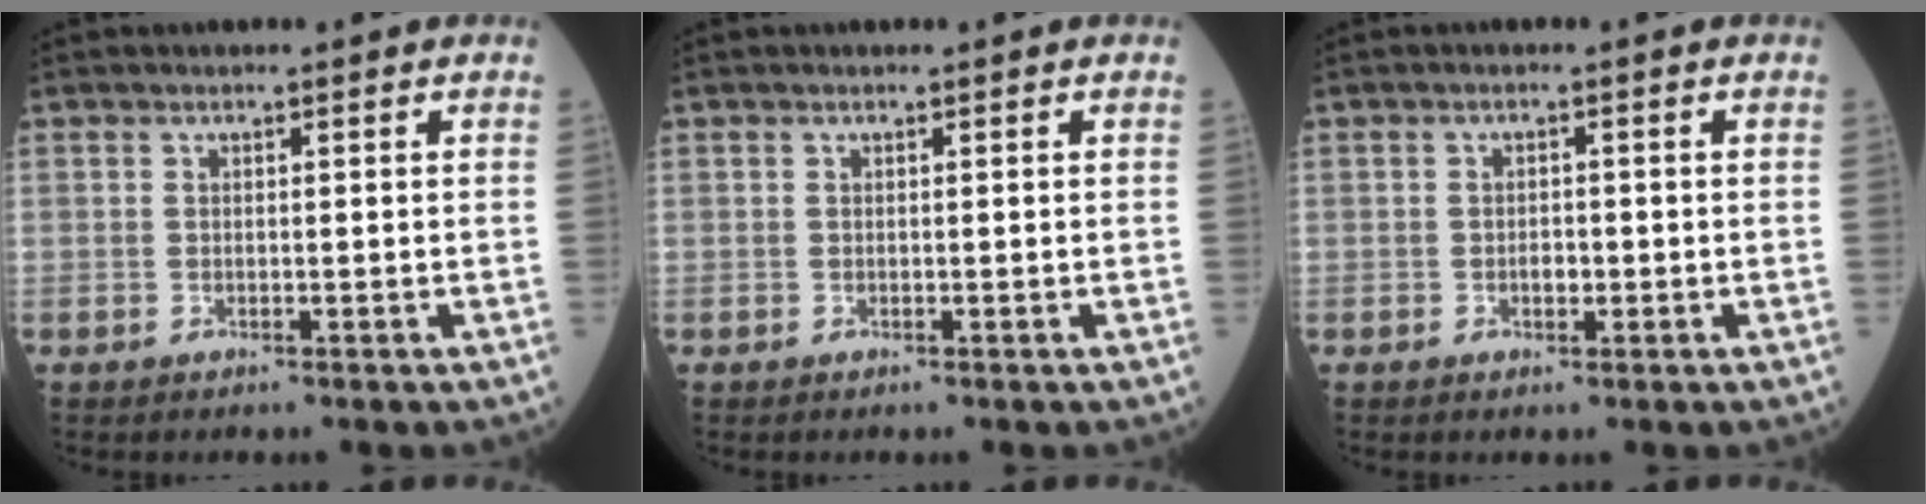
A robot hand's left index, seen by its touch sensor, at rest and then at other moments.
{"total": 0.0}
{"total": 1.5, "force": [-0.4, 0.9, 1.1], "torque": [-0.019, 0.002, -0.005]}